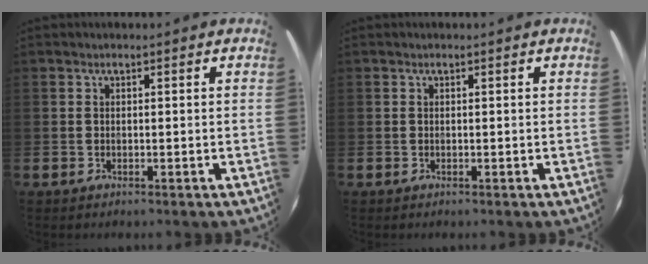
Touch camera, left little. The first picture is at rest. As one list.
[{"total": 0.0}]